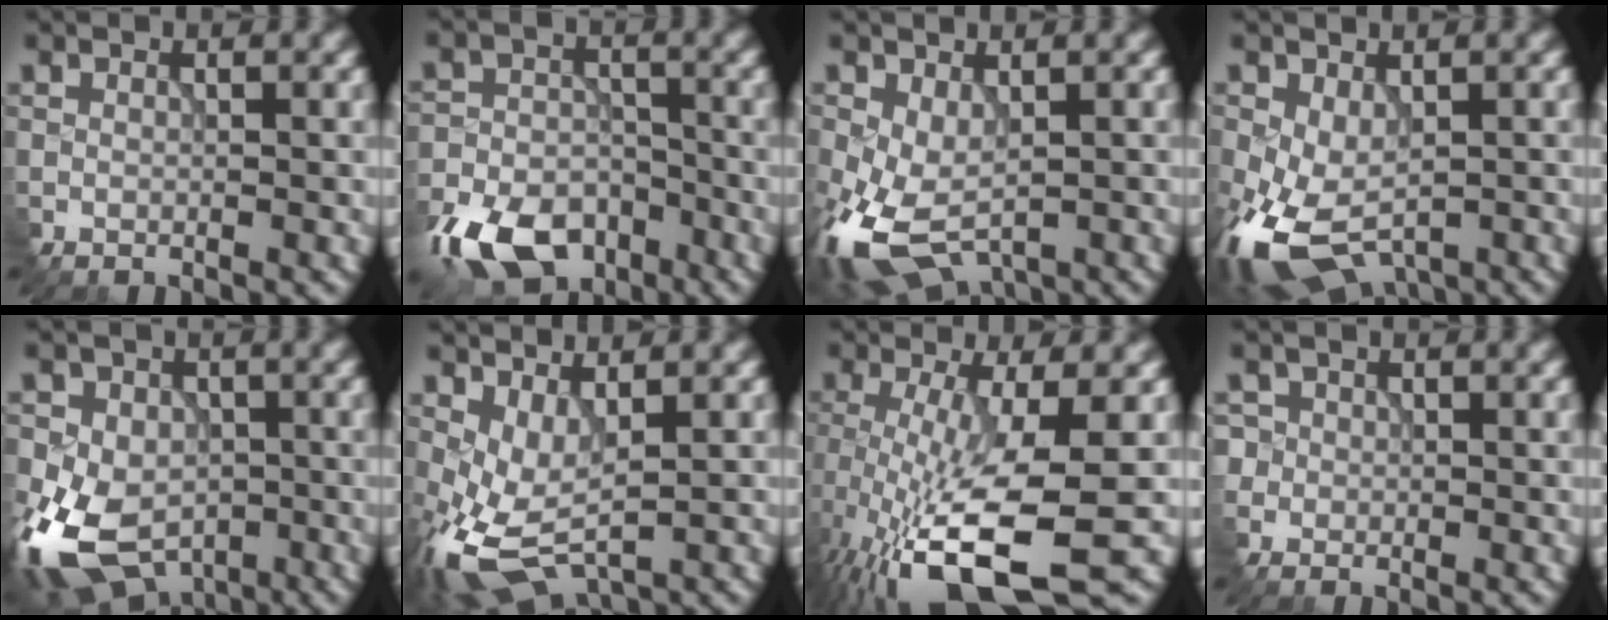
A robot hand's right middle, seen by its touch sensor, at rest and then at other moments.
{"total": 10.2, "force": [-7.1, 5.7, 4.6], "torque": [-0.090, -0.028, -0.123]}
{"total": 7.9, "force": [-3.1, 4.1, 5.9], "torque": [-0.150, -0.021, -0.050]}
{"total": 8.6, "force": [-3.5, 4.6, 6.3], "torque": [-0.155, -0.026, -0.052]}
{"total": 12.9, "force": [-5.5, 8.9, 7.6], "torque": [-0.165, -0.027, -0.092]}
{"total": 5.6, "force": [-1.1, 2.8, 4.8], "torque": [-0.121, -0.004, -0.022]}
{"total": 11.0, "force": [-3.4, 3.2, 10.0], "torque": [-0.200, -0.022, -0.054]}
{"total": 1.7, "force": [0.1, 1.7, 0.2], "torque": [-0.004, -0.001, 0.001]}